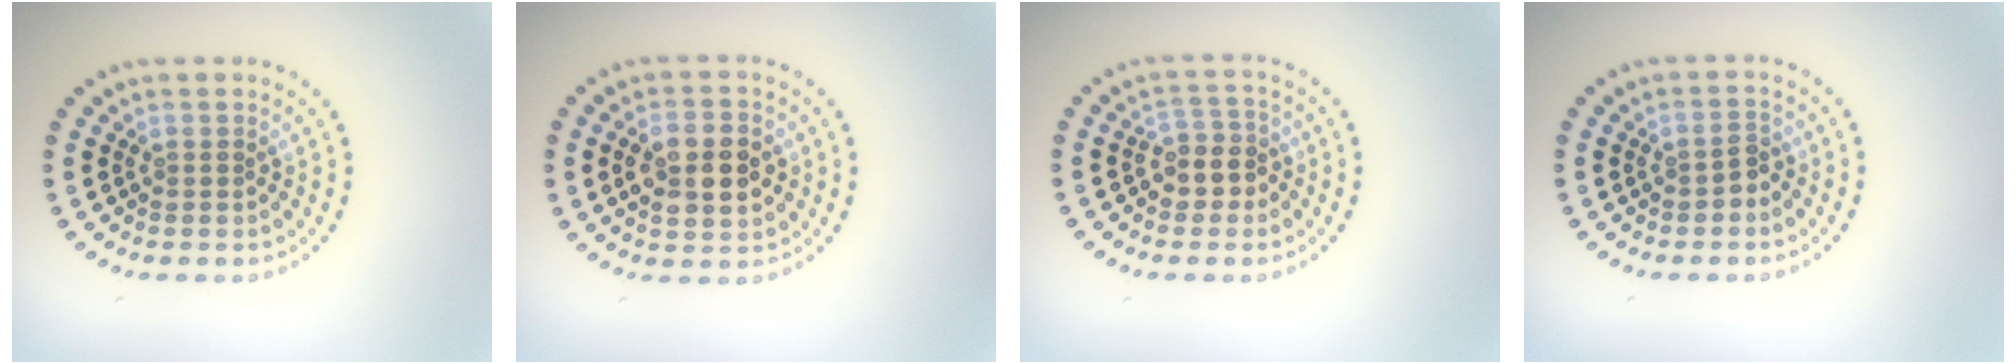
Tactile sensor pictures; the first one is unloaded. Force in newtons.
{"total": 4.8, "press": 4.8, "slide": 0.2}
{"total": 2.7, "press": 2.4, "slide": 1.1}
{"total": 1.3, "press": 1.2, "slide": 0.5}